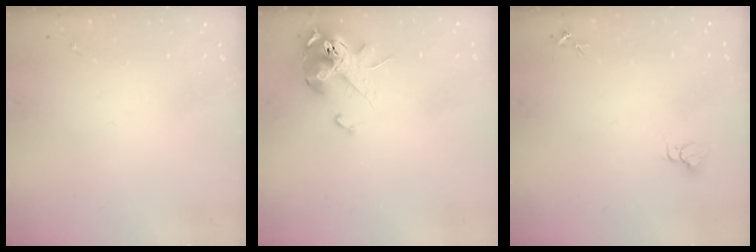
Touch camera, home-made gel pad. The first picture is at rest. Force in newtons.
{"total": 14.1, "press": 14.0, "slide": 1.7}
{"total": 2.7, "press": 2.7, "slide": 0.1}